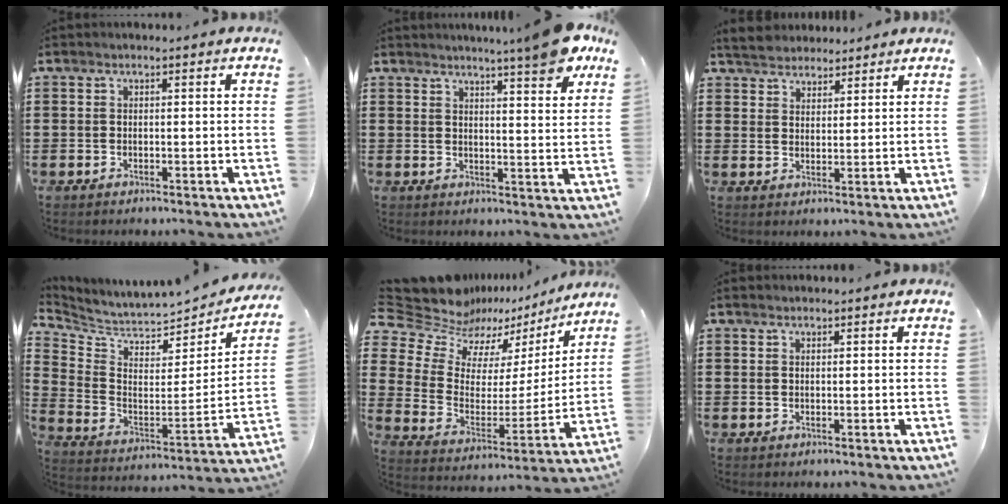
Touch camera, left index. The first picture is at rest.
{"total": 7.4, "force": [6.2, 0.1, 4.0], "torque": [-0.064, -0.030, 0.105]}
{"total": 3.9, "force": [3.7, 1.2, 0.1], "torque": [-0.018, -0.007, 0.068]}
{"total": 4.2, "force": [4.0, 1.0, 0.8], "torque": [-0.046, -0.051, 0.065]}
{"total": 8.4, "force": [7.2, 4.2, 0.6], "torque": [-0.059, -0.064, 0.128]}
{"total": 0.6, "force": [0.6, 0.2, 0.0], "torque": [-0.002, 0.001, 0.013]}